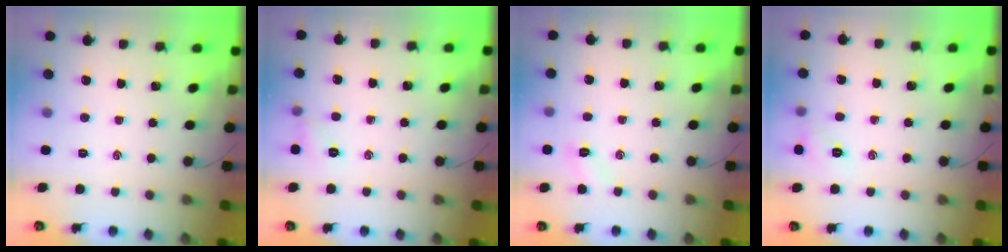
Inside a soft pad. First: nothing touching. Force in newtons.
{"total": 5.6, "press": 5.4, "slide": 1.6}
{"total": 4.1, "press": 4.0, "slide": 0.6}
{"total": 6.6, "press": 6.3, "slide": 1.8}